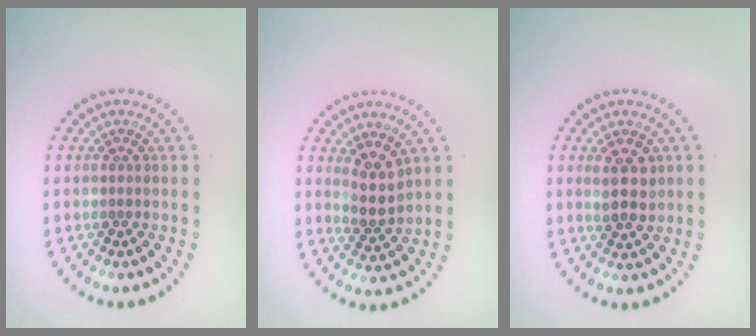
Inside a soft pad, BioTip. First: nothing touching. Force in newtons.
{"total": 2.5, "press": 2.1, "slide": 1.5}
{"total": 2.7, "press": 2.6, "slide": 0.7}